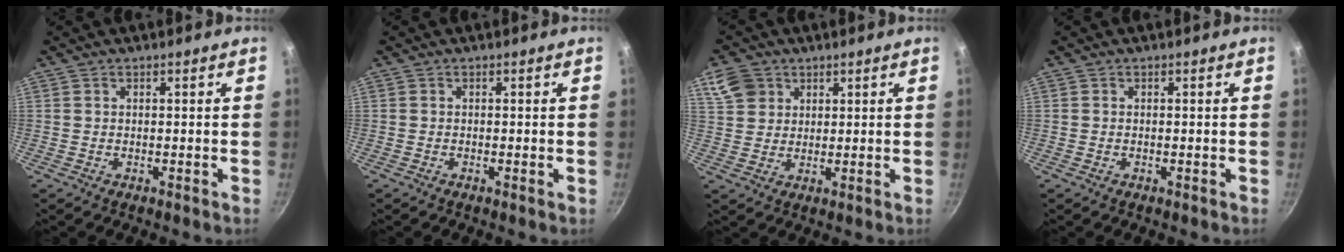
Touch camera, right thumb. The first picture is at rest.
{"total": 0.0}
{"total": 6.6, "force": [3.3, 5.3, 2.2], "torque": [-0.021, 0.001, 0.065]}
{"total": 0.0}